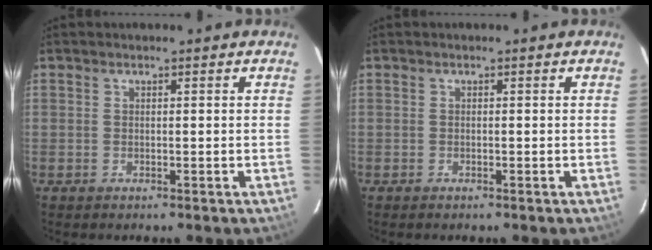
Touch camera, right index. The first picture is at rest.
{"total": 0.0}